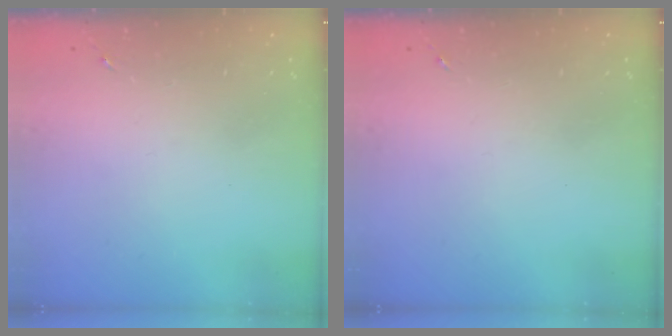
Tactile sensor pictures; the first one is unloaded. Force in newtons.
{"total": 0.0}